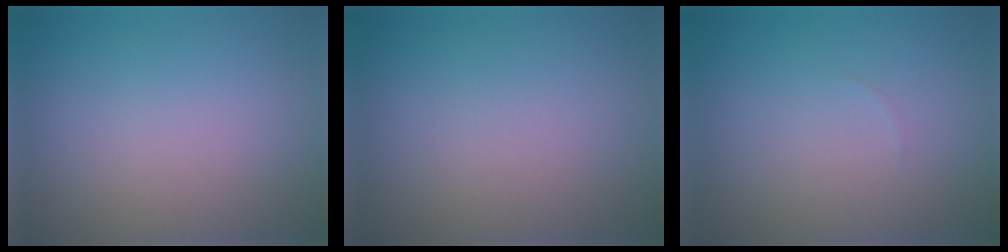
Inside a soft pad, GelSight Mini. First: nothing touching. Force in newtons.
{"total": 0.0}
{"total": 0.0}